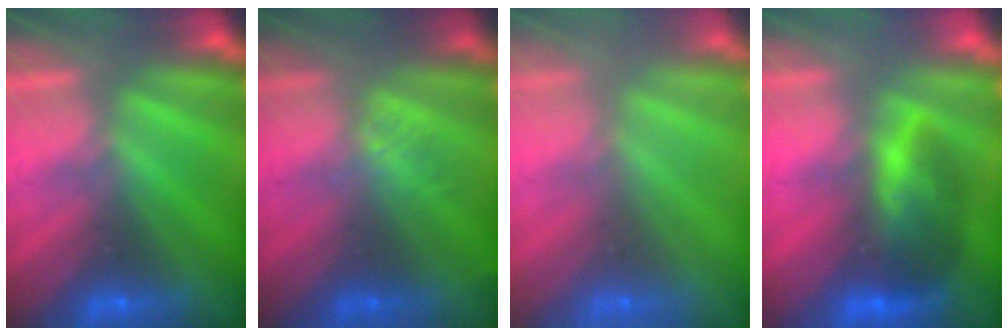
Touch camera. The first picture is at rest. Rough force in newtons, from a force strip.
{"total": 1.3}
{"total": 10.8}
{"total": 5.8}